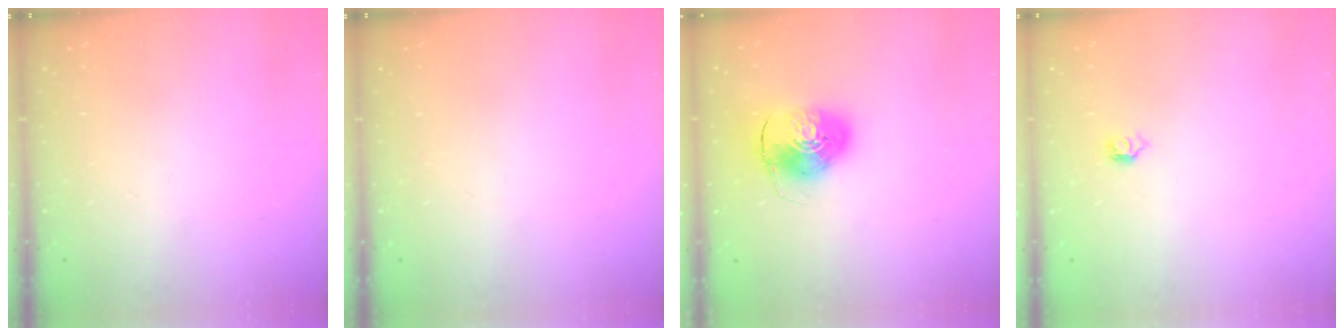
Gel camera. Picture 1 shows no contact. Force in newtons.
{"total": 0.0}
{"total": 9.2, "press": 9.0, "slide": 1.5}
{"total": 4.0, "press": 4.0, "slide": 0.8}